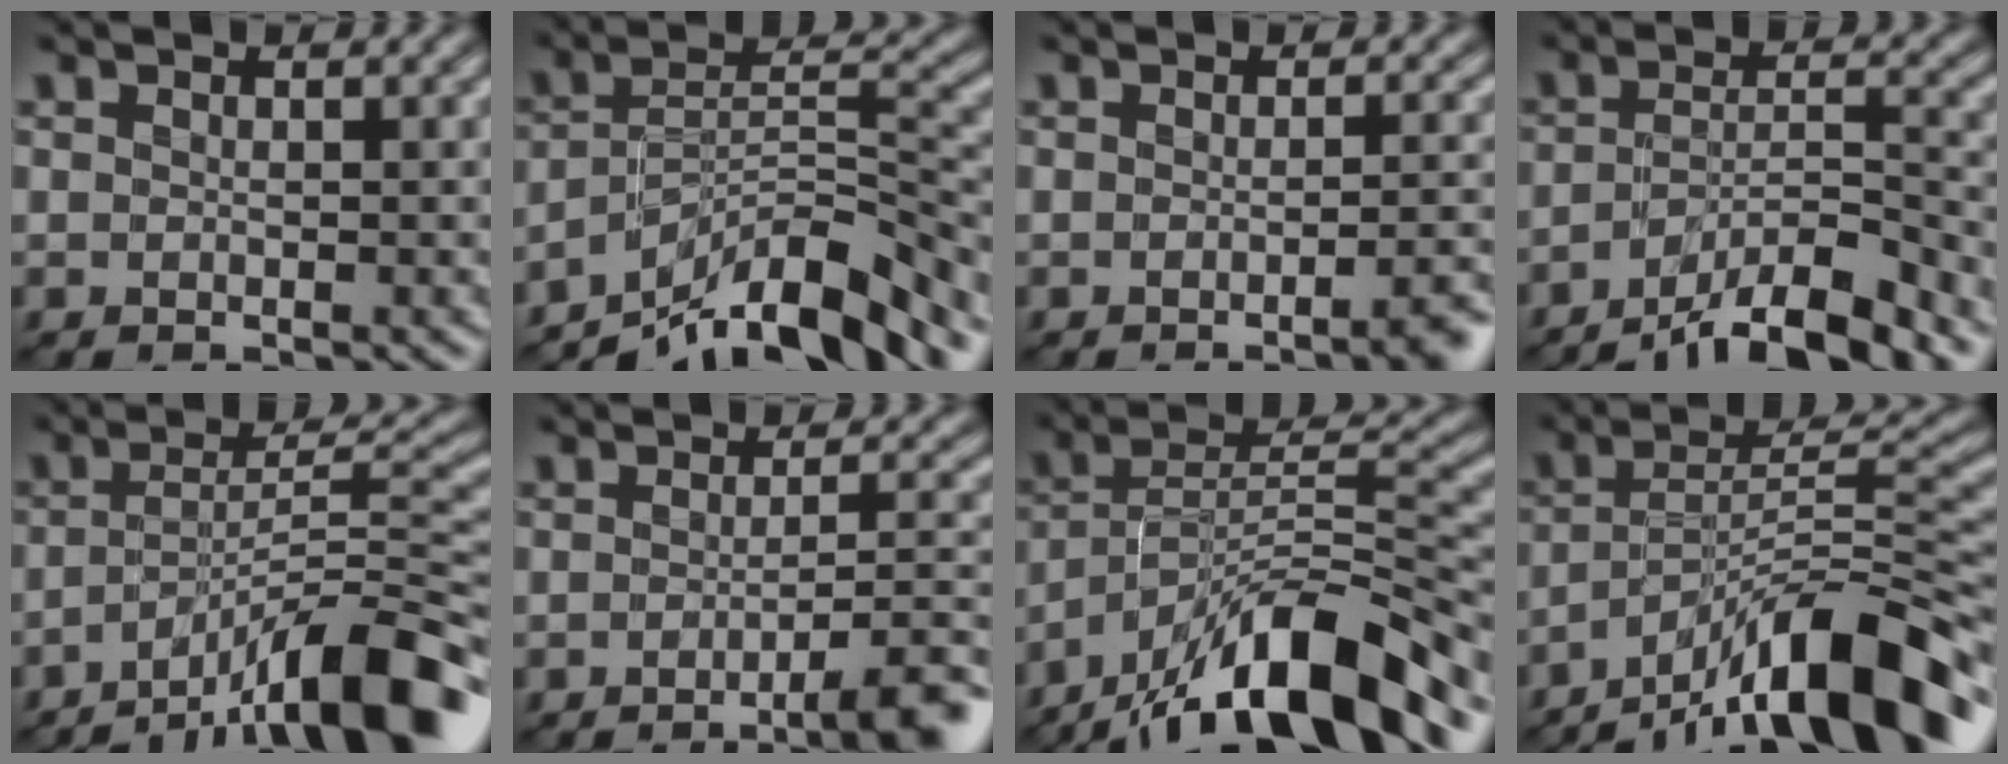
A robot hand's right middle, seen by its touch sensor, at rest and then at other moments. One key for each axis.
{"total": 11.1, "fx": -8.4, "fy": 2.9, "fz": 6.7, "tx": -0.099, "ty": 0.014, "tz": -0.156}
{"total": 2.8, "fx": -1.4, "fy": 0.6, "fz": 2.3, "tx": -0.022, "ty": 0.002, "tz": -0.030}
{"total": 7.9, "fx": -5.8, "fy": 1.8, "fz": 5.1, "tx": -0.076, "ty": 0.003, "tz": -0.098}
{"total": 11.1, "fx": -6.7, "fy": 2.3, "fz": 8.5, "tx": -0.115, "ty": 0.018, "tz": -0.112}
{"total": 5.5, "fx": -2.9, "fy": 1.0, "fz": 4.6, "tx": -0.052, "ty": 0.006, "tz": -0.047}
{"total": 13.9, "fx": -10.3, "fy": 3.7, "fz": 8.6, "tx": -0.135, "ty": 0.025, "tz": -0.186}
{"total": 13.0, "fx": -9.0, "fy": 3.0, "fz": 8.9, "tx": -0.127, "ty": 0.022, "tz": -0.160}